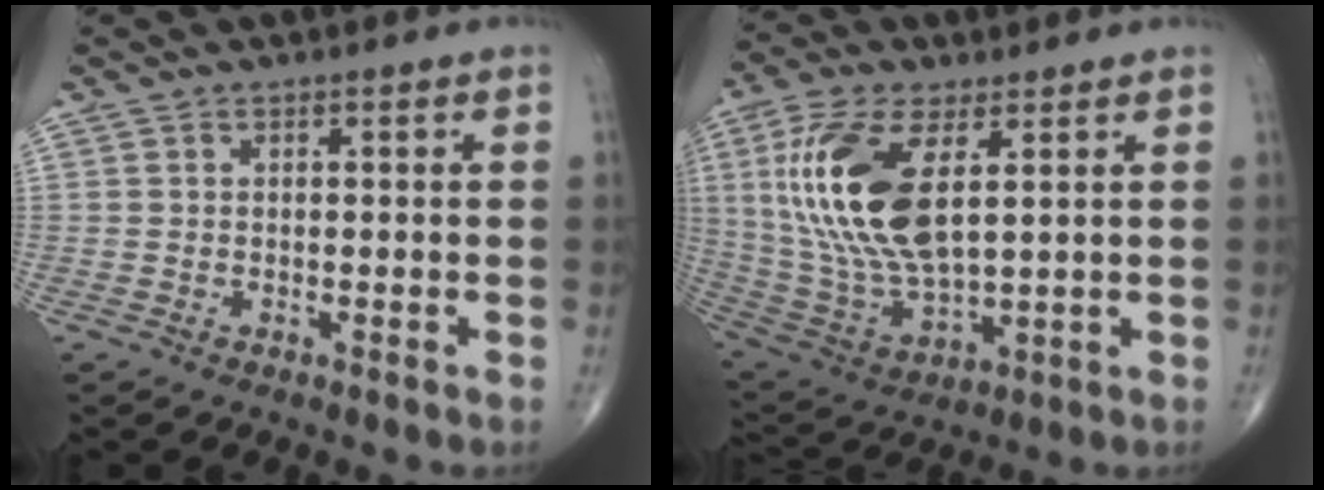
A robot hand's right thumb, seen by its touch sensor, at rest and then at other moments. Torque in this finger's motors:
{"motor_torque": [-0.67, 1.93, 1.87, 0.88, 0.20]}